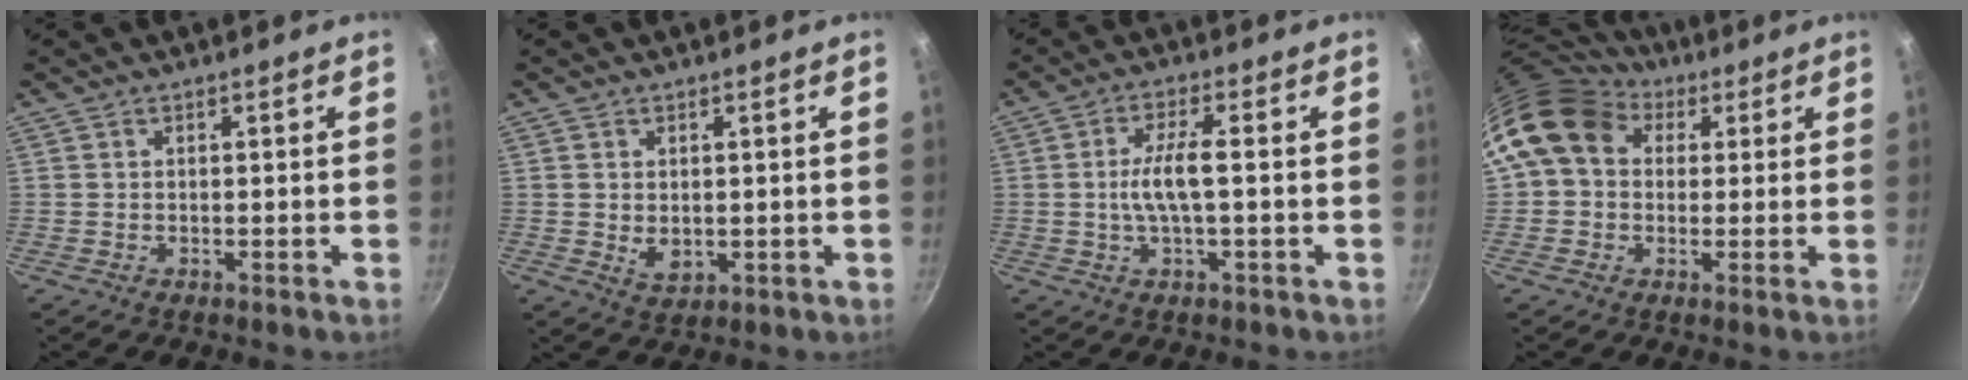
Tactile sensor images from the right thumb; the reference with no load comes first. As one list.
[{"total": 3.6, "force": [0.3, 2.5, 2.6], "torque": [-0.042, -0.012, 0.011]}, {"total": 6.0, "force": [-0.4, 1.3, 5.9], "torque": [-0.124, 0.013, -0.009]}, {"total": 13.0, "force": [4.6, 10.1, 6.7], "torque": [-0.097, 0.014, 0.065]}]